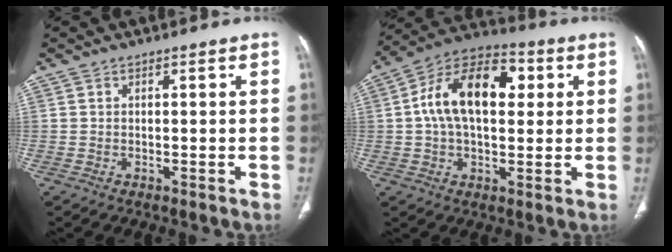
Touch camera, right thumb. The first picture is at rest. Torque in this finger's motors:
{"motor_torque": [0.51, 0.51, 0.46, -0.34, 0.35]}